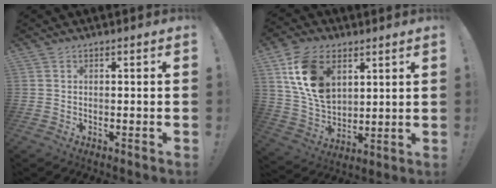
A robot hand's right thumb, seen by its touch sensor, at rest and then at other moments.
{"total": 16.1, "force": [7.0, 10.9, 9.5], "torque": [-0.177, -0.021, 0.135]}